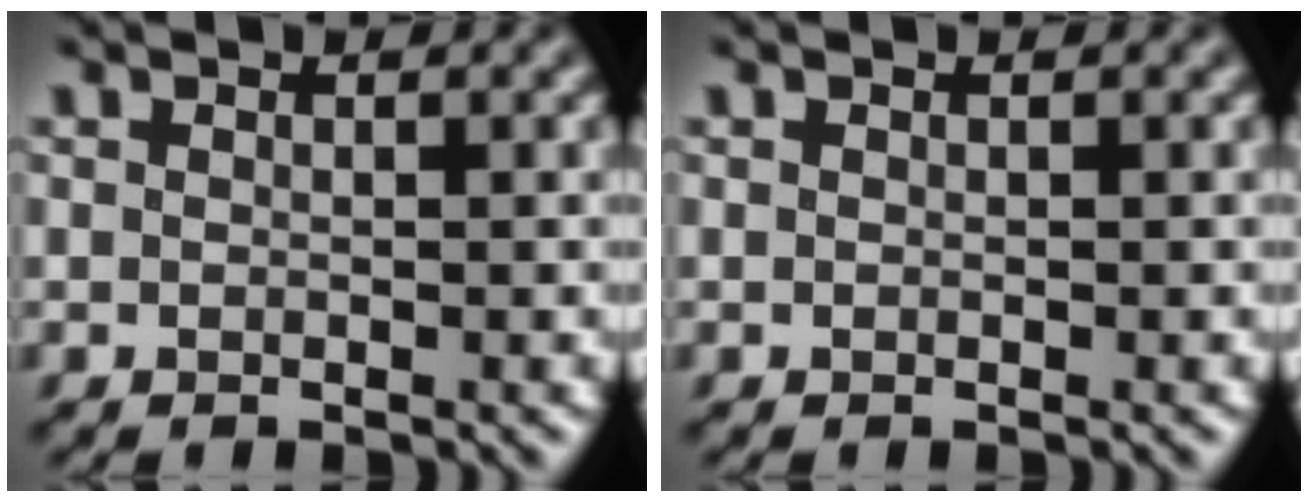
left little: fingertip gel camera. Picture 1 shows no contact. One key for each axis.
{"total": 0.0}